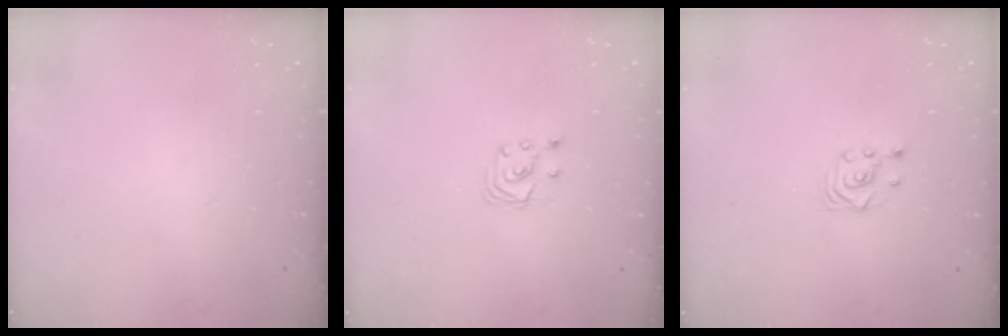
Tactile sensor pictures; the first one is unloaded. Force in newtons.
{"total": 2.6, "press": 2.6, "slide": 0.3}
{"total": 3.4, "press": 3.4, "slide": 0.5}